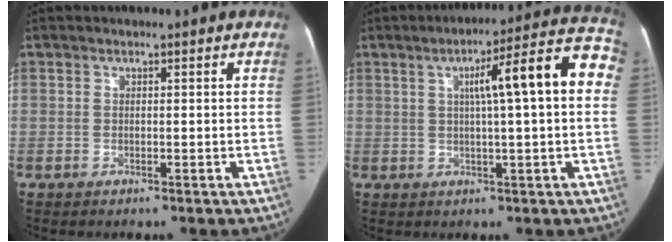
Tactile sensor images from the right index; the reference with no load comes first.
{"total": 13.1, "force": [2.5, 0.9, 12.8], "torque": [-0.171, 0.037, 0.026]}